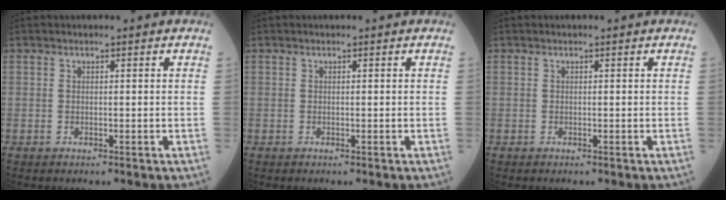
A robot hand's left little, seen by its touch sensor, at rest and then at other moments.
{"total": 0.0}
{"total": 0.0}